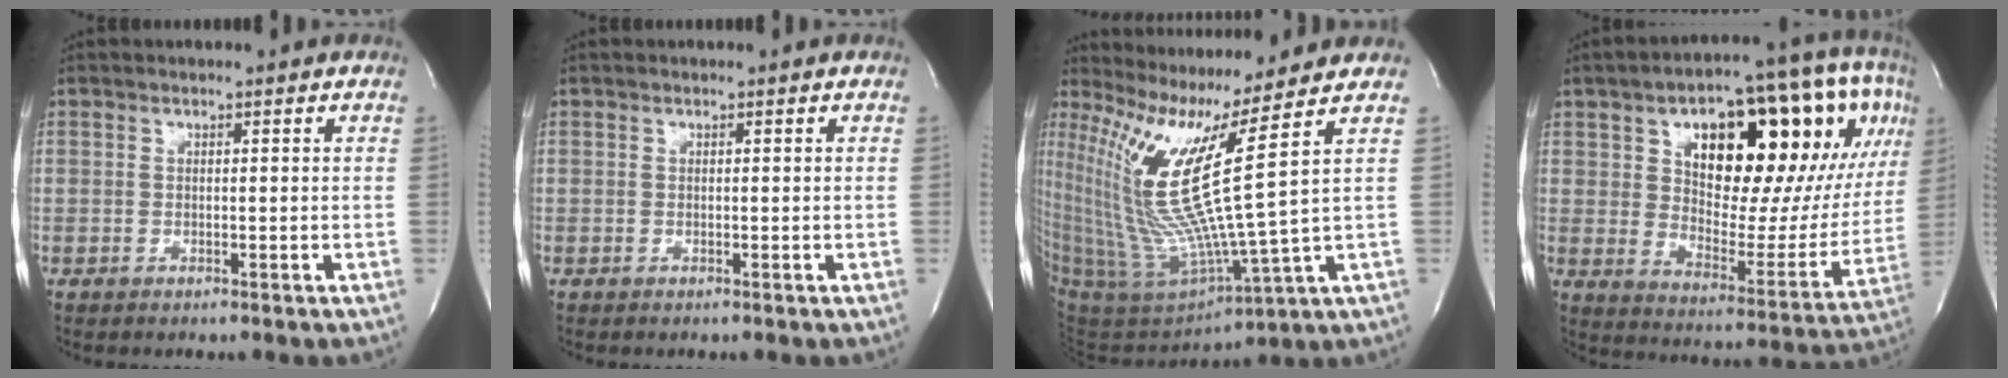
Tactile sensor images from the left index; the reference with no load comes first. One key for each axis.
{"total": 0.0}
{"total": 18.3, "fx": 9.1, "fy": -3.3, "fz": 15.5, "tx": -0.306, "ty": -0.058, "tz": 0.169}
{"total": 27.0, "fx": 10.1, "fy": 10.2, "fz": 22.8, "tx": -0.312, "ty": 0.044, "tz": 0.156}